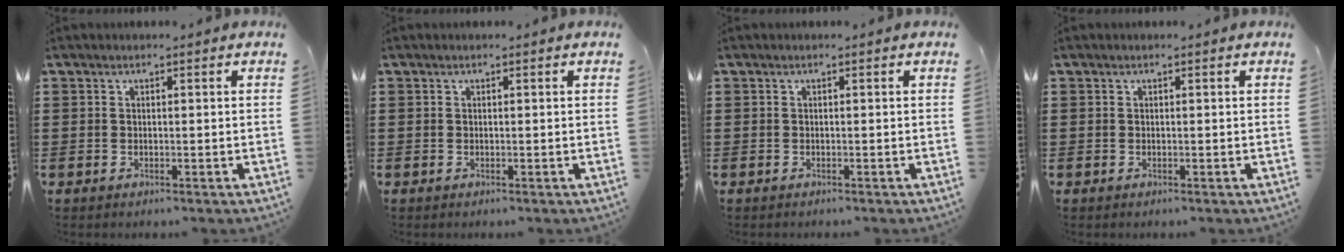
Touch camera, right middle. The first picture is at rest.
{"total": 0.0}
{"total": 0.0}
{"total": 0.0}